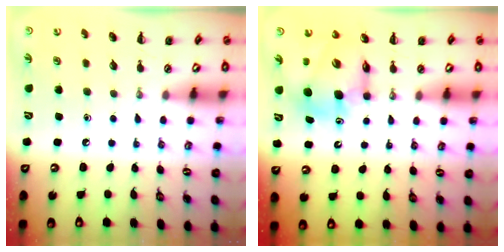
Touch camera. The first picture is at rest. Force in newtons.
{"total": 10.5, "press": 10.0, "slide": 3.2}